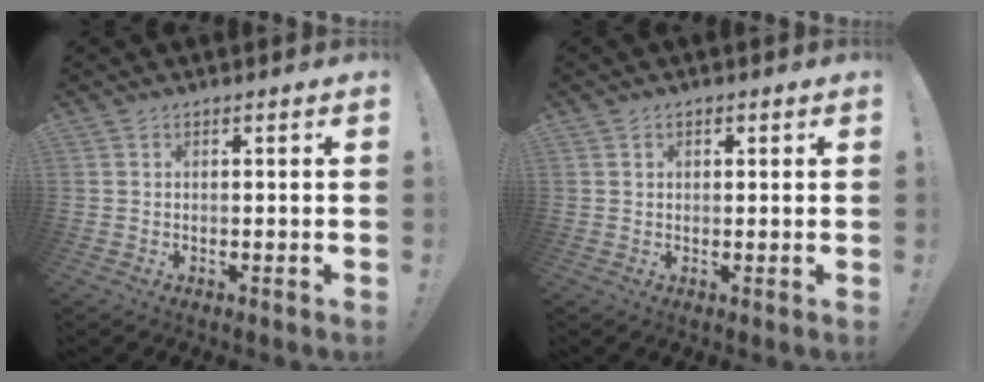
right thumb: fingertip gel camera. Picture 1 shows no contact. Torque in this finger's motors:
{"motor_torque": [0.21, -0.07, 0.02, -0.02, -0.03]}